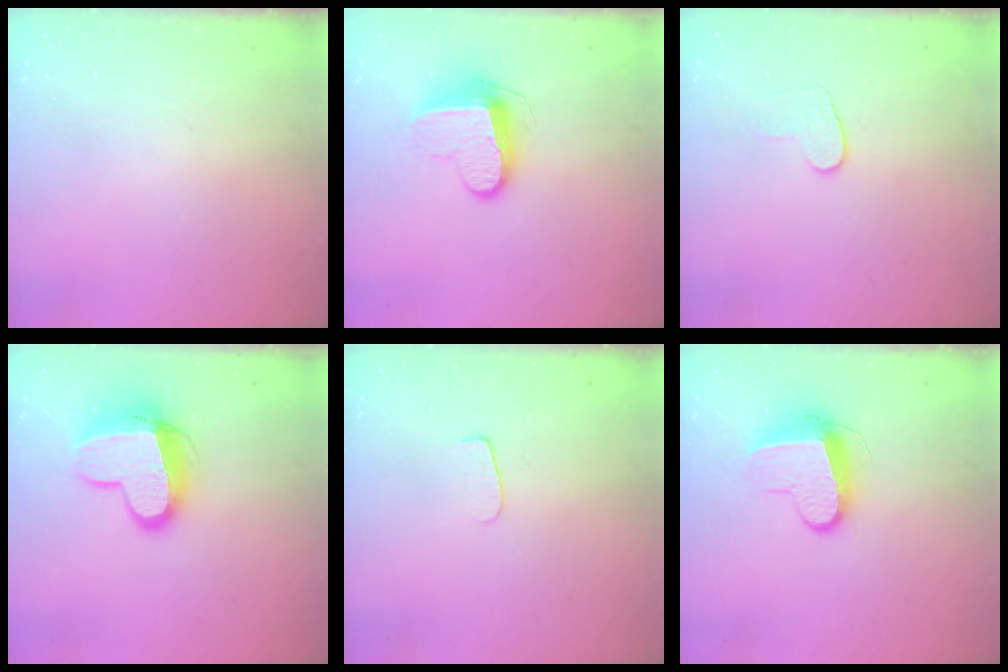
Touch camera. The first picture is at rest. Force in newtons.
{"total": 10.0, "press": 10.0, "slide": 0.2}
{"total": 6.2, "press": 6.1, "slide": 0.5}
{"total": 12.9, "press": 12.8, "slide": 1.4}
{"total": 4.5, "press": 4.4, "slide": 0.6}
{"total": 9.6, "press": 9.5, "slide": 0.9}